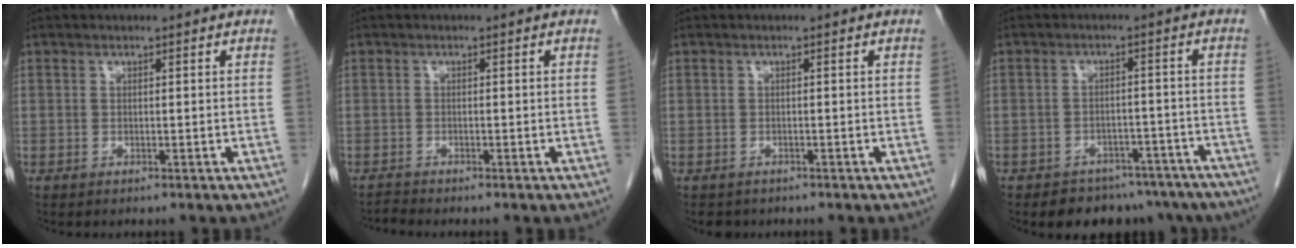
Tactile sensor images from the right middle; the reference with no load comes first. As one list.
[{"total": 0.9, "force": [-0.8, -0.3, -0.3], "torque": [0.003, -0.007, -0.016]}, {"total": 1.8, "force": [-1.4, 1.1, 0.2], "torque": [-0.008, 0.000, -0.020]}, {"total": 11.8, "force": [-9.6, 6.2, 3.0], "torque": [-0.024, 0.016, -0.105]}]